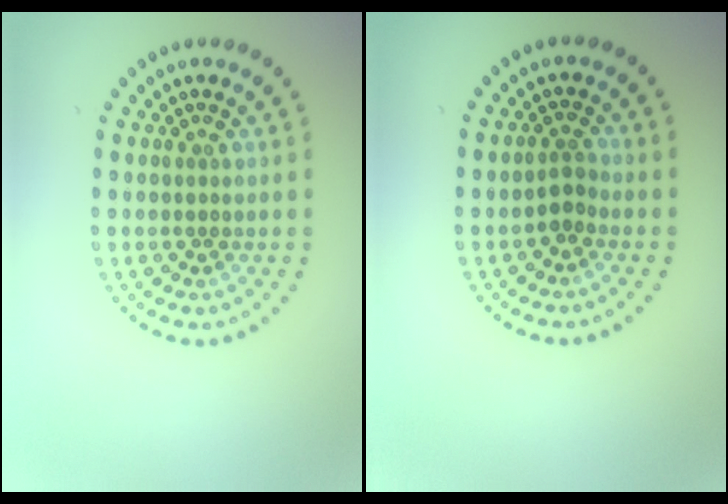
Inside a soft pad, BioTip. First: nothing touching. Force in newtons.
{"total": 1.4, "press": 1.2, "slide": 0.8}